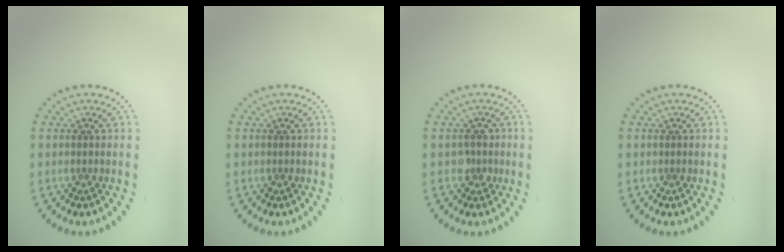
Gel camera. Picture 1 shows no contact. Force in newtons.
{"total": 0.0}
{"total": 1.7, "press": 1.5, "slide": 0.8}
{"total": 0.0}